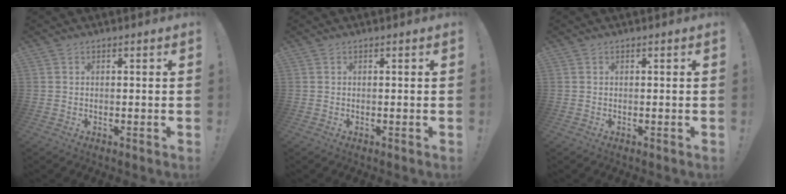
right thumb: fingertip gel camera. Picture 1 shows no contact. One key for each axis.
{"total": 0.0}
{"total": 0.0}